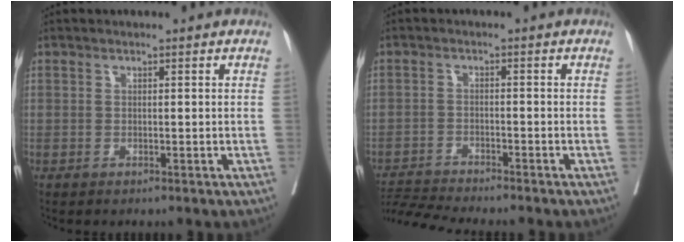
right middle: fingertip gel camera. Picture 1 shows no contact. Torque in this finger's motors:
{"motor_torque": [0.74, -0.80, 0.04, 0.01]}